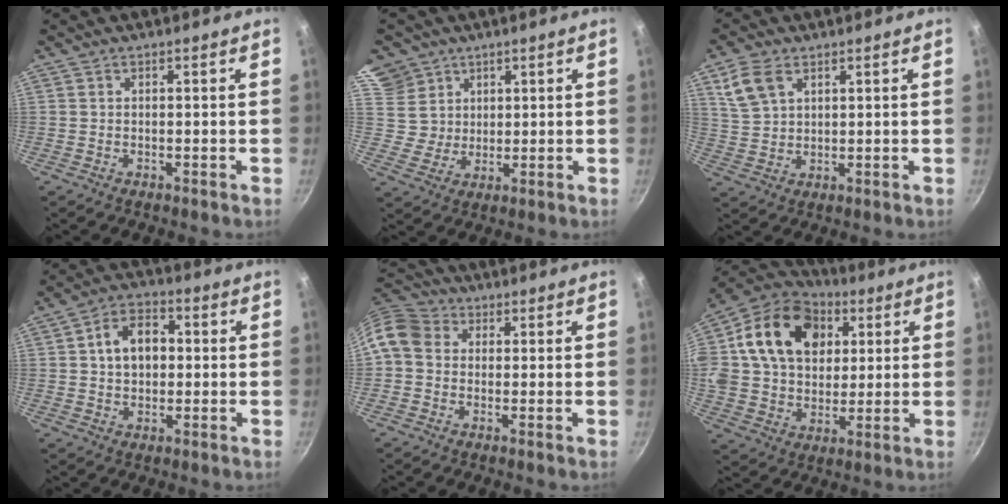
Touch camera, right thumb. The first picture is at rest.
{"total": 8.2, "force": [4.7, 6.7, 1.1], "torque": [0.017, -0.019, 0.091]}
{"total": 7.0, "force": [3.5, 4.4, 4.2], "torque": [-0.076, -0.004, 0.077]}
{"total": 8.8, "force": [0.9, 6.2, 6.2], "torque": [-0.074, 0.019, 0.007]}
{"total": 8.6, "force": [0.3, 7.1, 4.8], "torque": [-0.089, 0.025, -0.014]}
{"total": 25.3, "force": [7.0, 18.6, 15.7], "torque": [-0.275, 0.023, 0.112]}